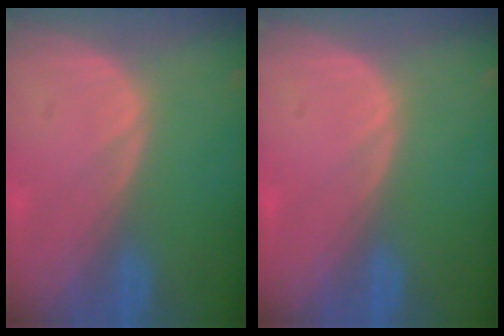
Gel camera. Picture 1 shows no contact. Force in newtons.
{"total": 0.0}